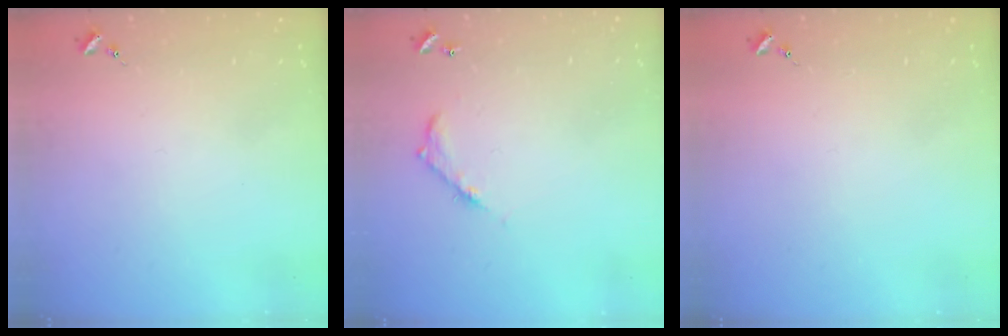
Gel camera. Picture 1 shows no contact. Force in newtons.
{"total": 7.1, "press": 7.1, "slide": 0.5}
{"total": 0.0}